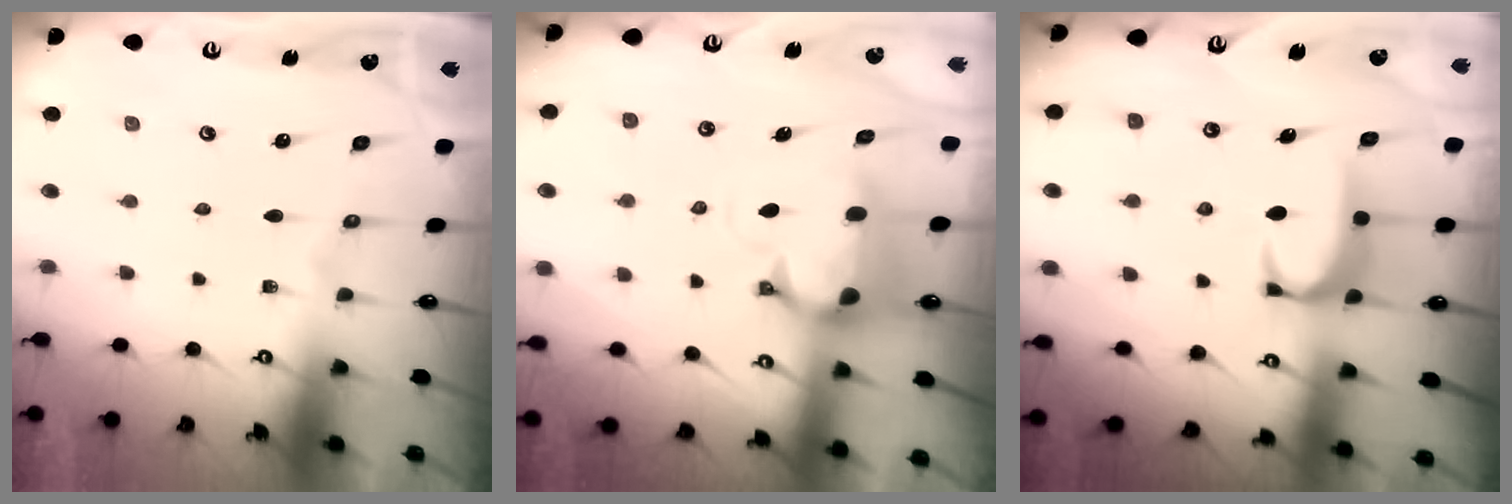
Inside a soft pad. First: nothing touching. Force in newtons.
{"total": 1.7, "press": 0.9, "slide": 1.4}
{"total": 2.0, "press": 1.9, "slide": 0.6}